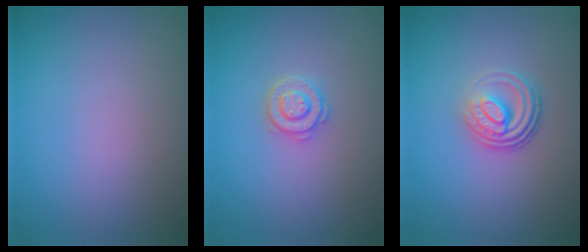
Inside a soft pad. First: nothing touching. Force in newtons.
{"total": 2.2, "press": 2.2, "slide": 0.3}
{"total": 4.1, "press": 2.7, "slide": 3.0}